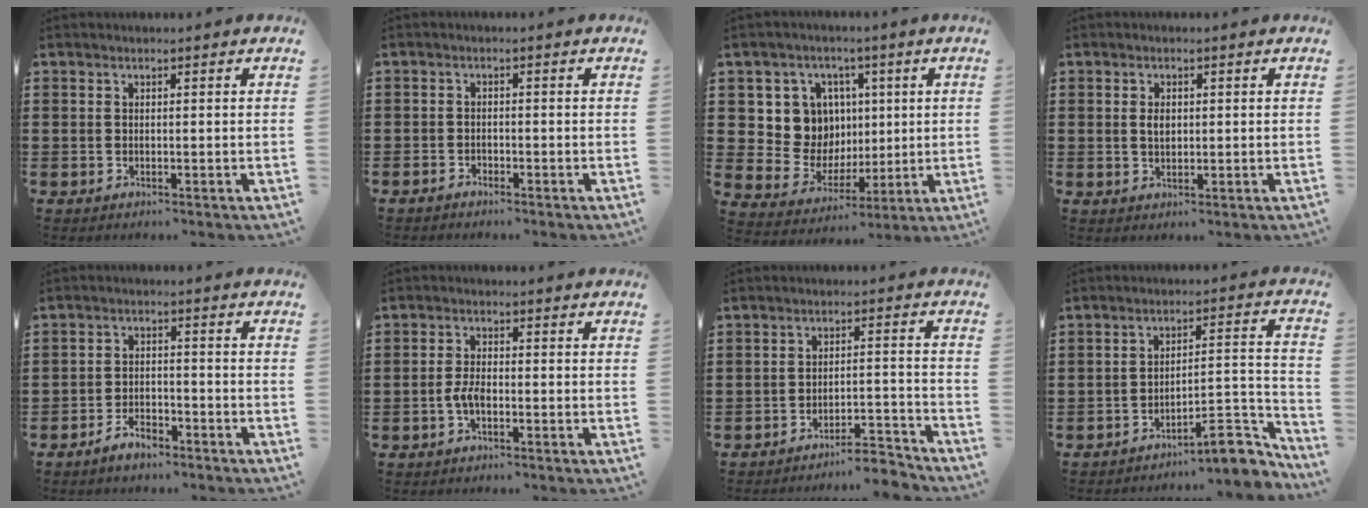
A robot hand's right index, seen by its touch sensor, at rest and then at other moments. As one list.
[{"total": 1.2, "force": [-1.1, 0.3, 0.1], "torque": [-0.006, 0.003, -0.024]}, {"total": 9.8, "force": [2.3, 9.2, 2.3], "torque": [-0.071, -0.016, 0.052]}, {"total": 2.7, "force": [0.4, 1.6, 2.2], "torque": [-0.046, 0.007, 0.006]}, {"total": 3.6, "force": [-3.2, 1.2, 1.2], "torque": [-0.021, 0.012, -0.062]}, {"total": 2.9, "force": [-1.1, 1.1, 2.4], "torque": [-0.067, -0.006, -0.027]}, {"total": 4.9, "force": [-4.7, 0.2, 1.4], "torque": [-0.026, -0.001, -0.093]}, {"total": 9.1, "force": [-6.8, 2.7, 5.4], "torque": [-0.064, 0.016, -0.122]}]